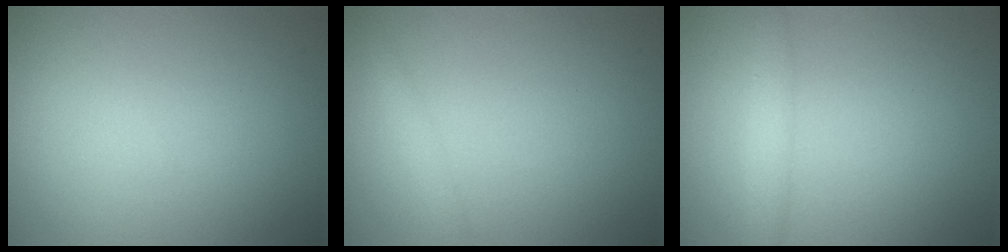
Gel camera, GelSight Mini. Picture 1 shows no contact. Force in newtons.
{"total": 1.3, "press": 1.3, "slide": 0.0}
{"total": 1.8, "press": 1.8, "slide": 0.1}